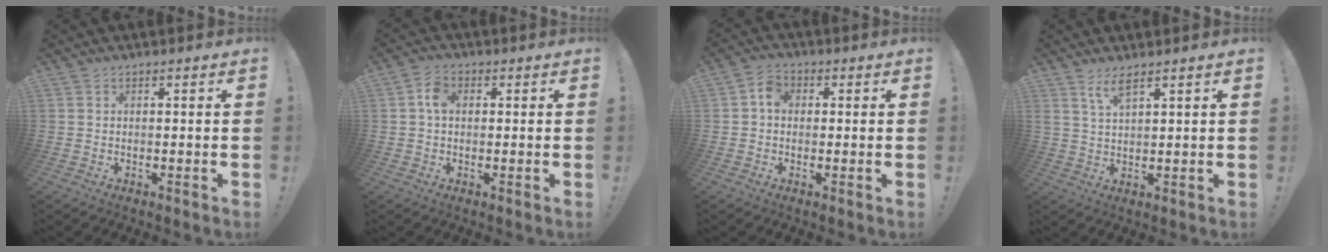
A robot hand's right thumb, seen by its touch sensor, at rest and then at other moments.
{"total": 4.5, "force": [0.5, 3.1, 3.2], "torque": [-0.048, 0.007, 0.008]}
{"total": 4.5, "force": [0.1, 3.5, 2.8], "torque": [-0.040, 0.009, 0.001]}
{"total": 4.7, "force": [3.2, 0.9, 3.3], "torque": [-0.068, -0.009, 0.056]}